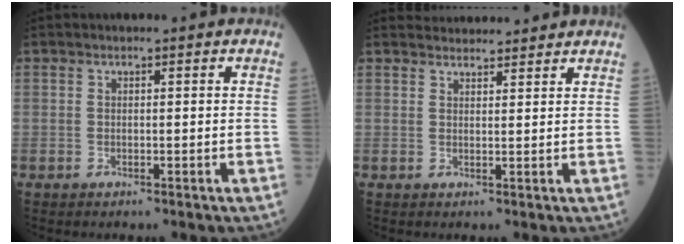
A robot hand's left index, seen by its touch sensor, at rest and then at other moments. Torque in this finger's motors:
{"motor_torque": [-0.10, -0.93, 0.03, -0.01]}